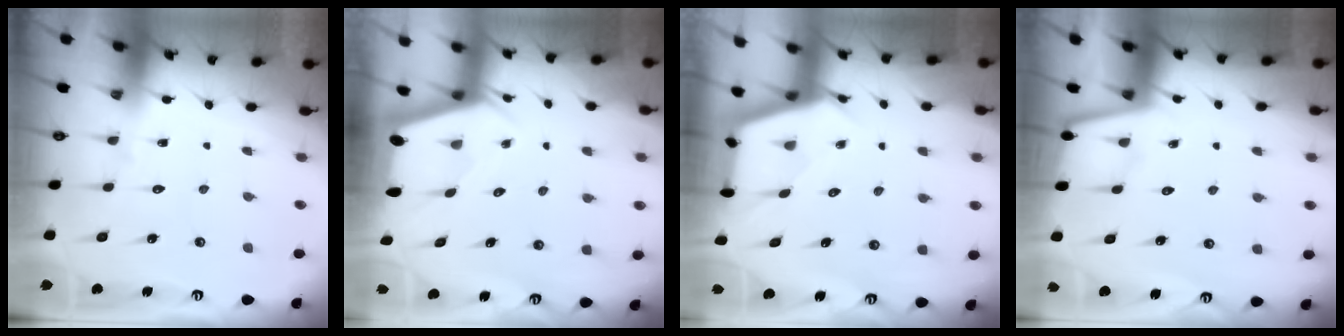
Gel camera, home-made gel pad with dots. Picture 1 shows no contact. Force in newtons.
{"total": 1.9, "press": 1.8, "slide": 0.3}
{"total": 2.7, "press": 2.7, "slide": 0.3}
{"total": 2.0, "press": 2.0, "slide": 0.3}